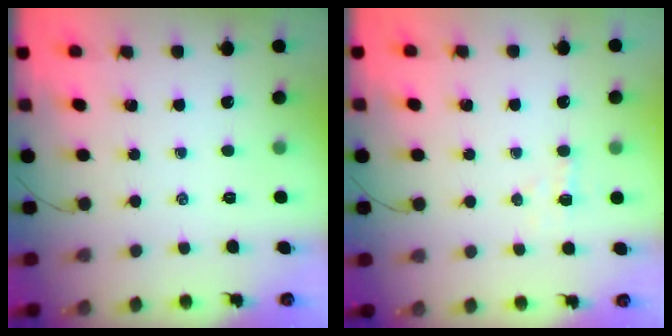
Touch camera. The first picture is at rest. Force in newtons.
{"total": 3.3, "press": 3.2, "slide": 0.8}